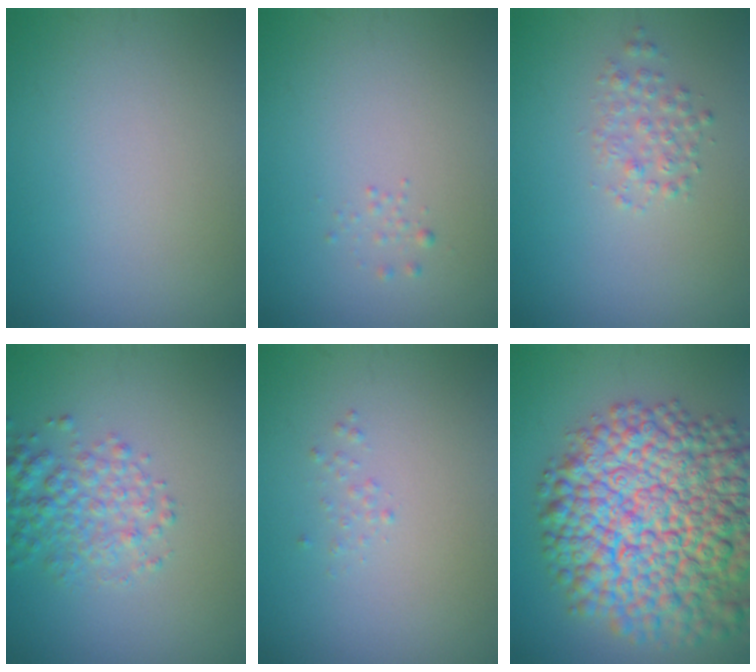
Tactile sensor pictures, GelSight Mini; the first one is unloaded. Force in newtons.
{"total": 0.6, "press": 0.6, "slide": 0.0}
{"total": 1.6, "press": 1.6, "slide": 0.0}
{"total": 3.8, "press": 3.8, "slide": 0.1}
{"total": 0.5, "press": 0.5, "slide": 0.0}
{"total": 15.6, "press": 15.6, "slide": 0.7}